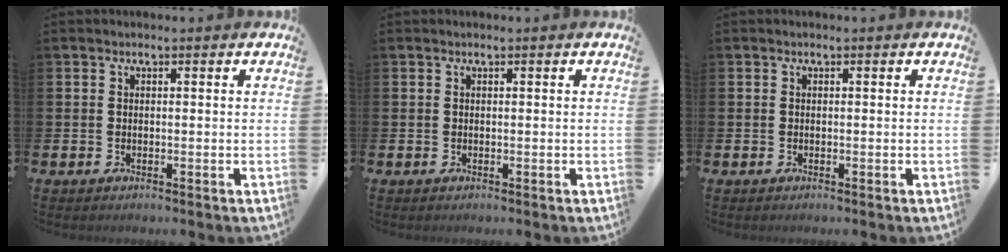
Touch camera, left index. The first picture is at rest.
{"total": 0.0}
{"total": 0.0}